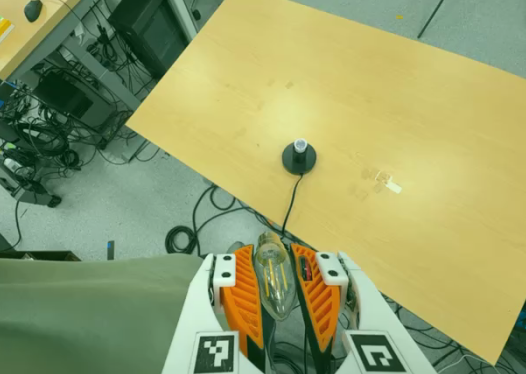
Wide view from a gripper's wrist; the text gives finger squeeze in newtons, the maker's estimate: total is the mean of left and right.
{"total": 20.5, "left": 21.7, "right": 19.4}